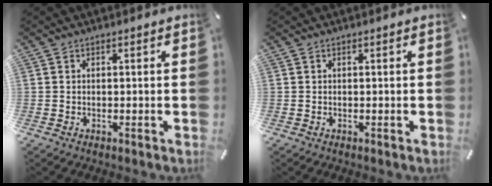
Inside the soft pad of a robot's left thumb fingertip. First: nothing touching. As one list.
[{"total": 0.0}]